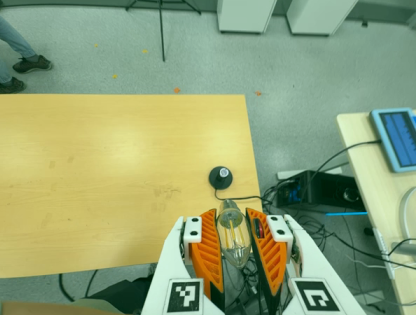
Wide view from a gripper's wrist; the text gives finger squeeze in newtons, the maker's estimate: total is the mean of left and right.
{"total": 17.7, "left": 18.8, "right": 16.5}